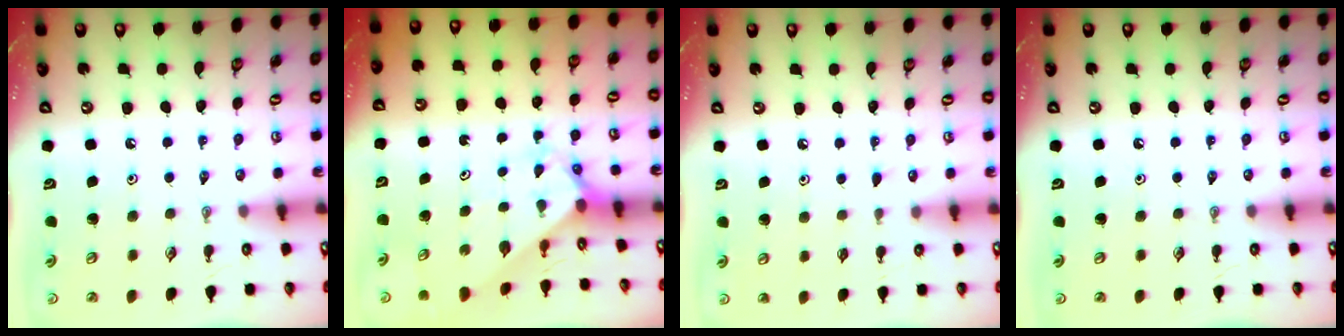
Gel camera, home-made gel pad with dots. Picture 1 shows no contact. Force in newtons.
{"total": 2.1, "press": 2.1, "slide": 0.1}
{"total": 3.4, "press": 3.4, "slide": 0.4}
{"total": 0.0}